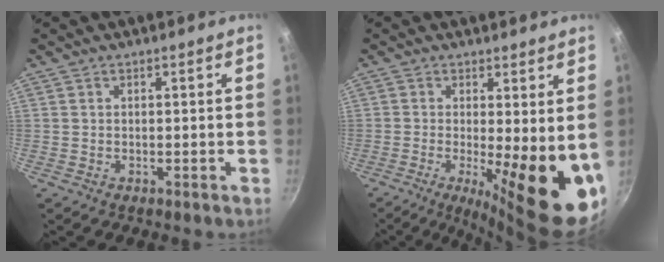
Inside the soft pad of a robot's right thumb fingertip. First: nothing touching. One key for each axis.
{"total": 15.0, "fx": -1.6, "fy": 4.5, "fz": 14.2, "tx": -0.171, "ty": -0.027, "tz": -0.018}